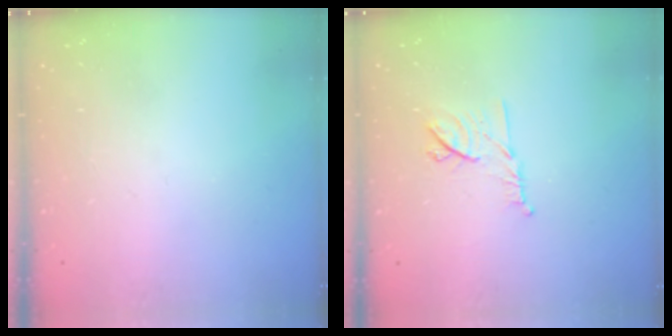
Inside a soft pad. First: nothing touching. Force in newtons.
{"total": 9.7, "press": 9.7, "slide": 0.6}